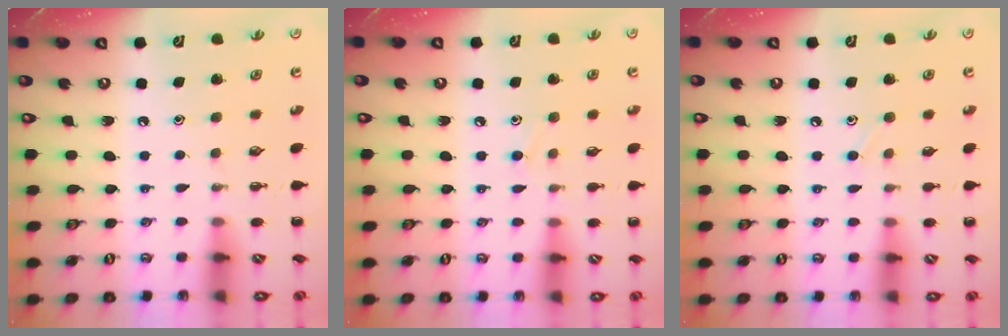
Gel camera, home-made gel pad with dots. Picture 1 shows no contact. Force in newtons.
{"total": 7.1, "press": 6.7, "slide": 2.4}
{"total": 4.8, "press": 4.4, "slide": 1.7}